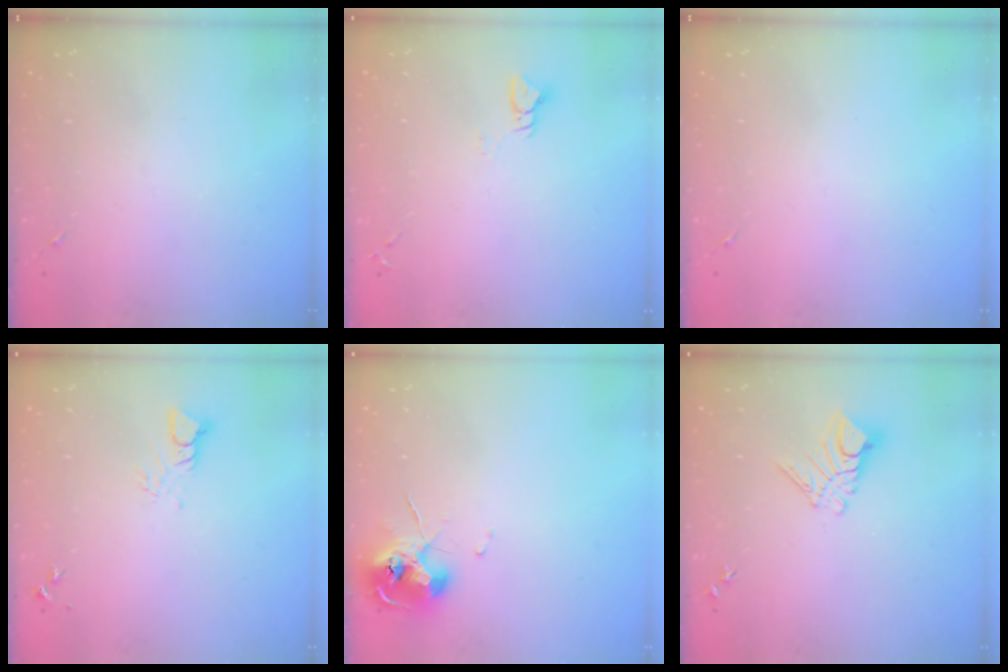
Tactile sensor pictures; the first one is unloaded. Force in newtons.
{"total": 3.0, "press": 3.0, "slide": 0.3}
{"total": 0.0}
{"total": 3.6, "press": 3.6, "slide": 0.3}
{"total": 10.1, "press": 9.9, "slide": 1.5}
{"total": 9.6, "press": 9.6, "slide": 1.0}